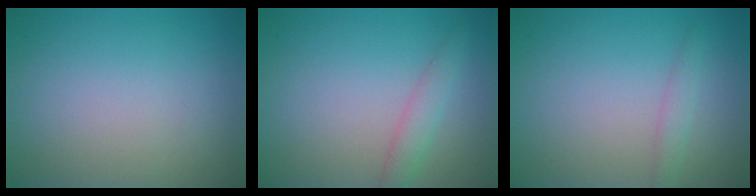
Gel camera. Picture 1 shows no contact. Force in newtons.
{"total": 1.9, "press": 1.9, "slide": 0.2}
{"total": 1.2, "press": 1.2, "slide": 0.1}